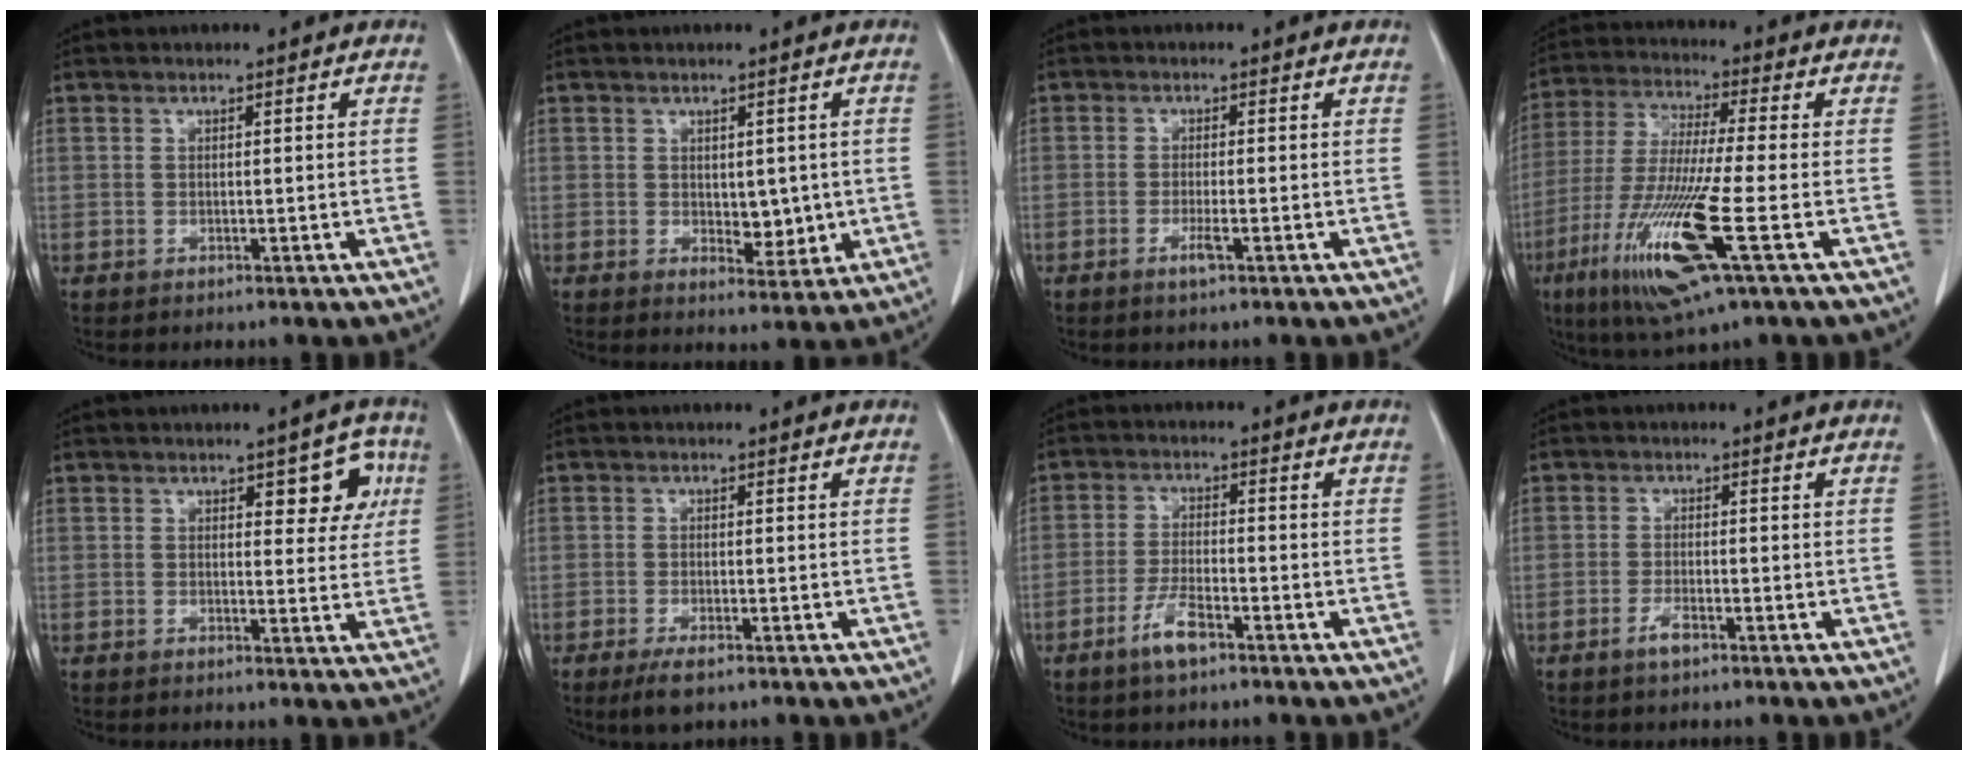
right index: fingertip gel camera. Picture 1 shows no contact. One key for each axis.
{"total": 4.1, "fx": 0.0, "fy": 2.3, "fz": 3.4, "tx": -0.037, "ty": -0.008, "tz": 0.010}
{"total": 2.1, "fx": -1.1, "fy": 0.1, "fz": 1.7, "tx": -0.032, "ty": -0.003, "tz": -0.020}
{"total": 15.3, "fx": -5.9, "fy": 0.4, "fz": 14.1, "tx": -0.296, "ty": -0.033, "tz": -0.112}
{"total": 5.5, "fx": 2.1, "fy": 2.6, "fz": 4.3, "tx": -0.037, "ty": 0.010, "tz": 0.023}
{"total": 2.9, "fx": -1.9, "fy": 0.6, "fz": 2.1, "tx": -0.041, "ty": -0.005, "tz": -0.032}
{"total": 4.9, "fx": -3.2, "fy": 0.9, "fz": 3.6, "tx": -0.076, "ty": -0.002, "tz": -0.060}
{"total": 2.2, "fx": -1.5, "fy": 0.4, "fz": 1.6, "tx": -0.035, "ty": -0.001, "tz": -0.029}